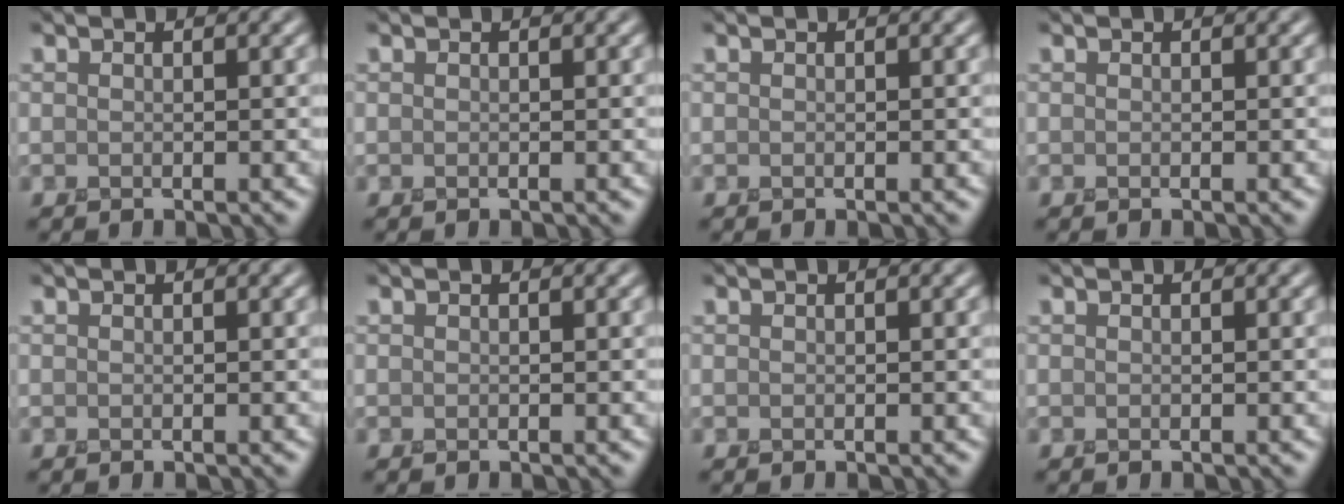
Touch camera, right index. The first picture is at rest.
{"total": 0.0}
{"total": 0.0}
{"total": 0.0}
{"total": 0.0}
{"total": 0.0}
{"total": 0.0}
{"total": 0.0}